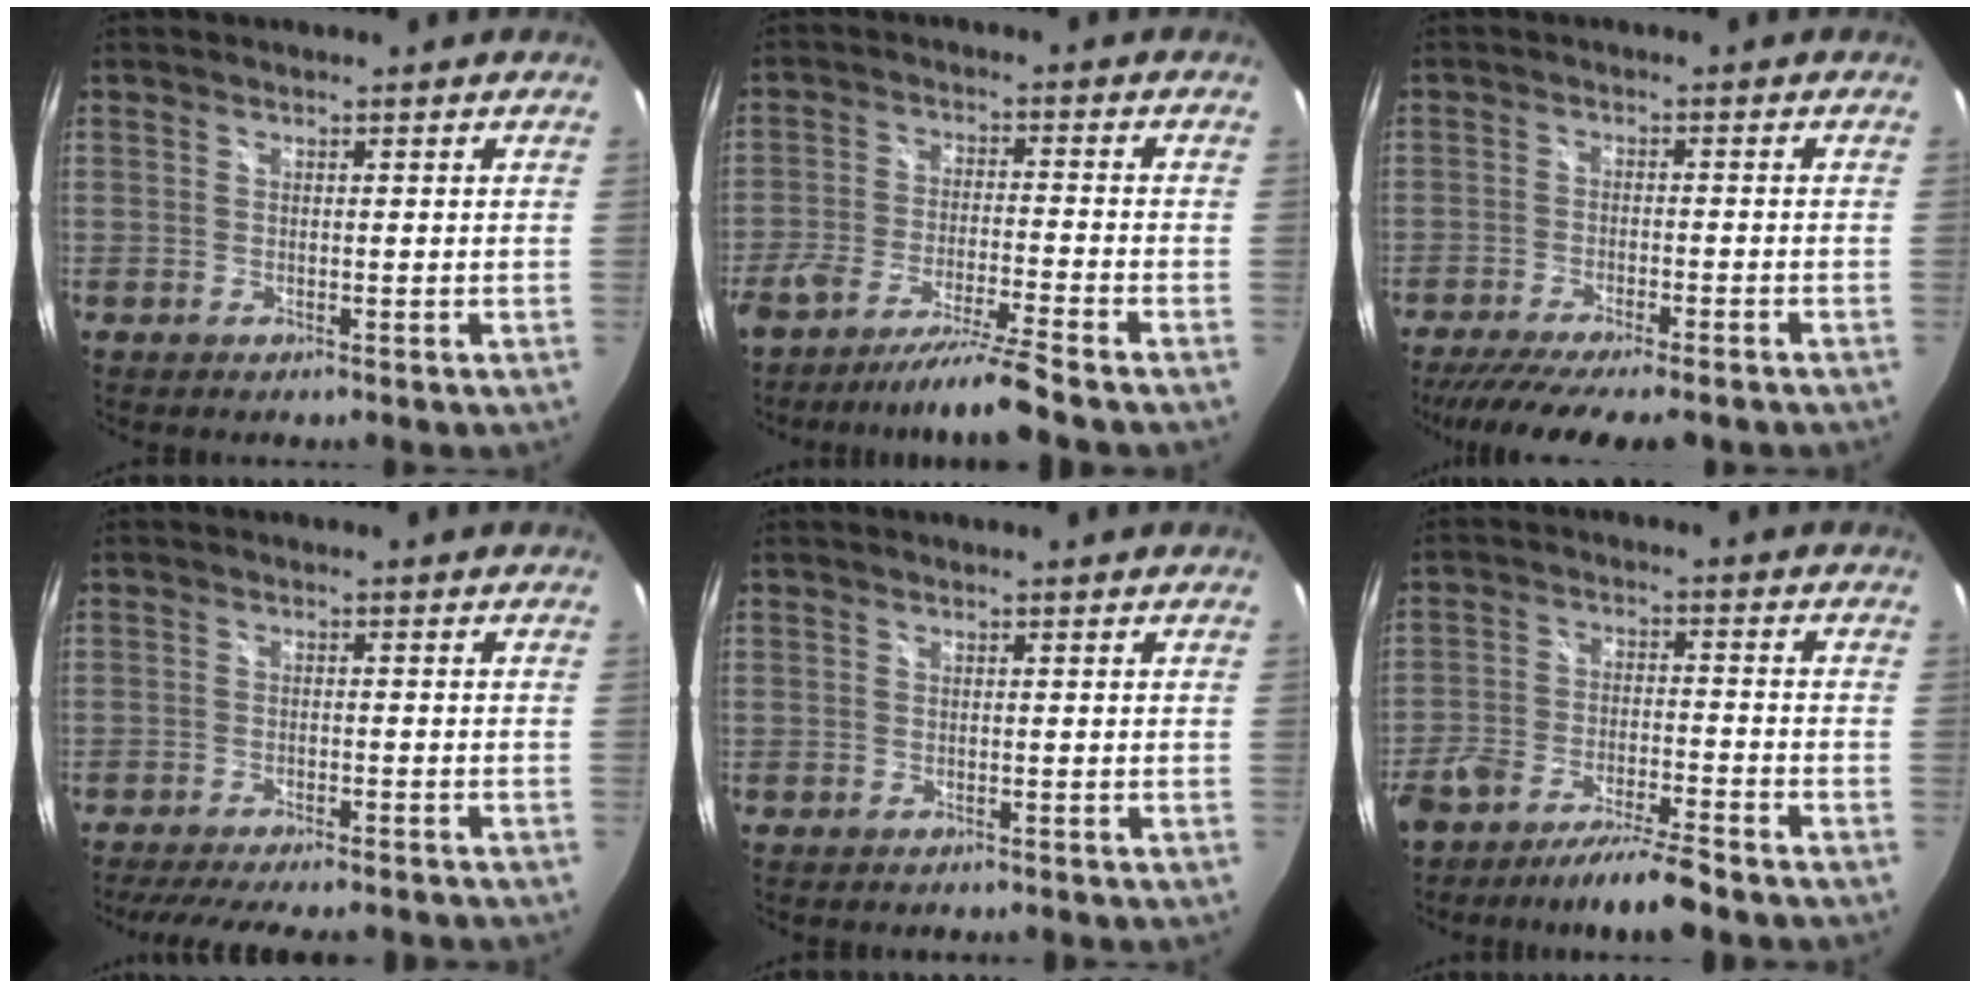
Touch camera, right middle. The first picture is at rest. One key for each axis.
{"total": 9.0, "fx": -7.9, "fy": -1.8, "fz": 4.1, "tx": -0.092, "ty": -0.010, "tz": -0.137}
{"total": 13.5, "fx": -11.4, "fy": 1.8, "fz": 7.1, "tx": -0.145, "ty": -0.043, "tz": -0.173}
{"total": 13.9, "fx": -12.1, "fy": 2.7, "fz": 6.3, "tx": -0.126, "ty": -0.018, "tz": -0.169}
{"total": 1.0, "fx": -0.9, "fy": 0.3, "fz": 0.2, "tx": -0.008, "ty": -0.002, "tz": -0.012}
{"total": 10.0, "fx": -8.5, "fy": 1.1, "fz": 5.2, "tx": -0.111, "ty": -0.005, "tz": -0.147}